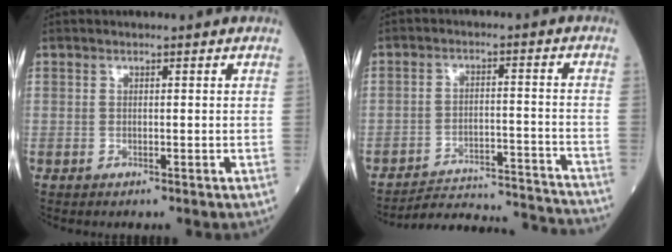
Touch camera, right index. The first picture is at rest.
{"total": 6.2, "force": [-6.1, 1.1, 0.0], "torque": [0.006, 0.009, -0.069]}